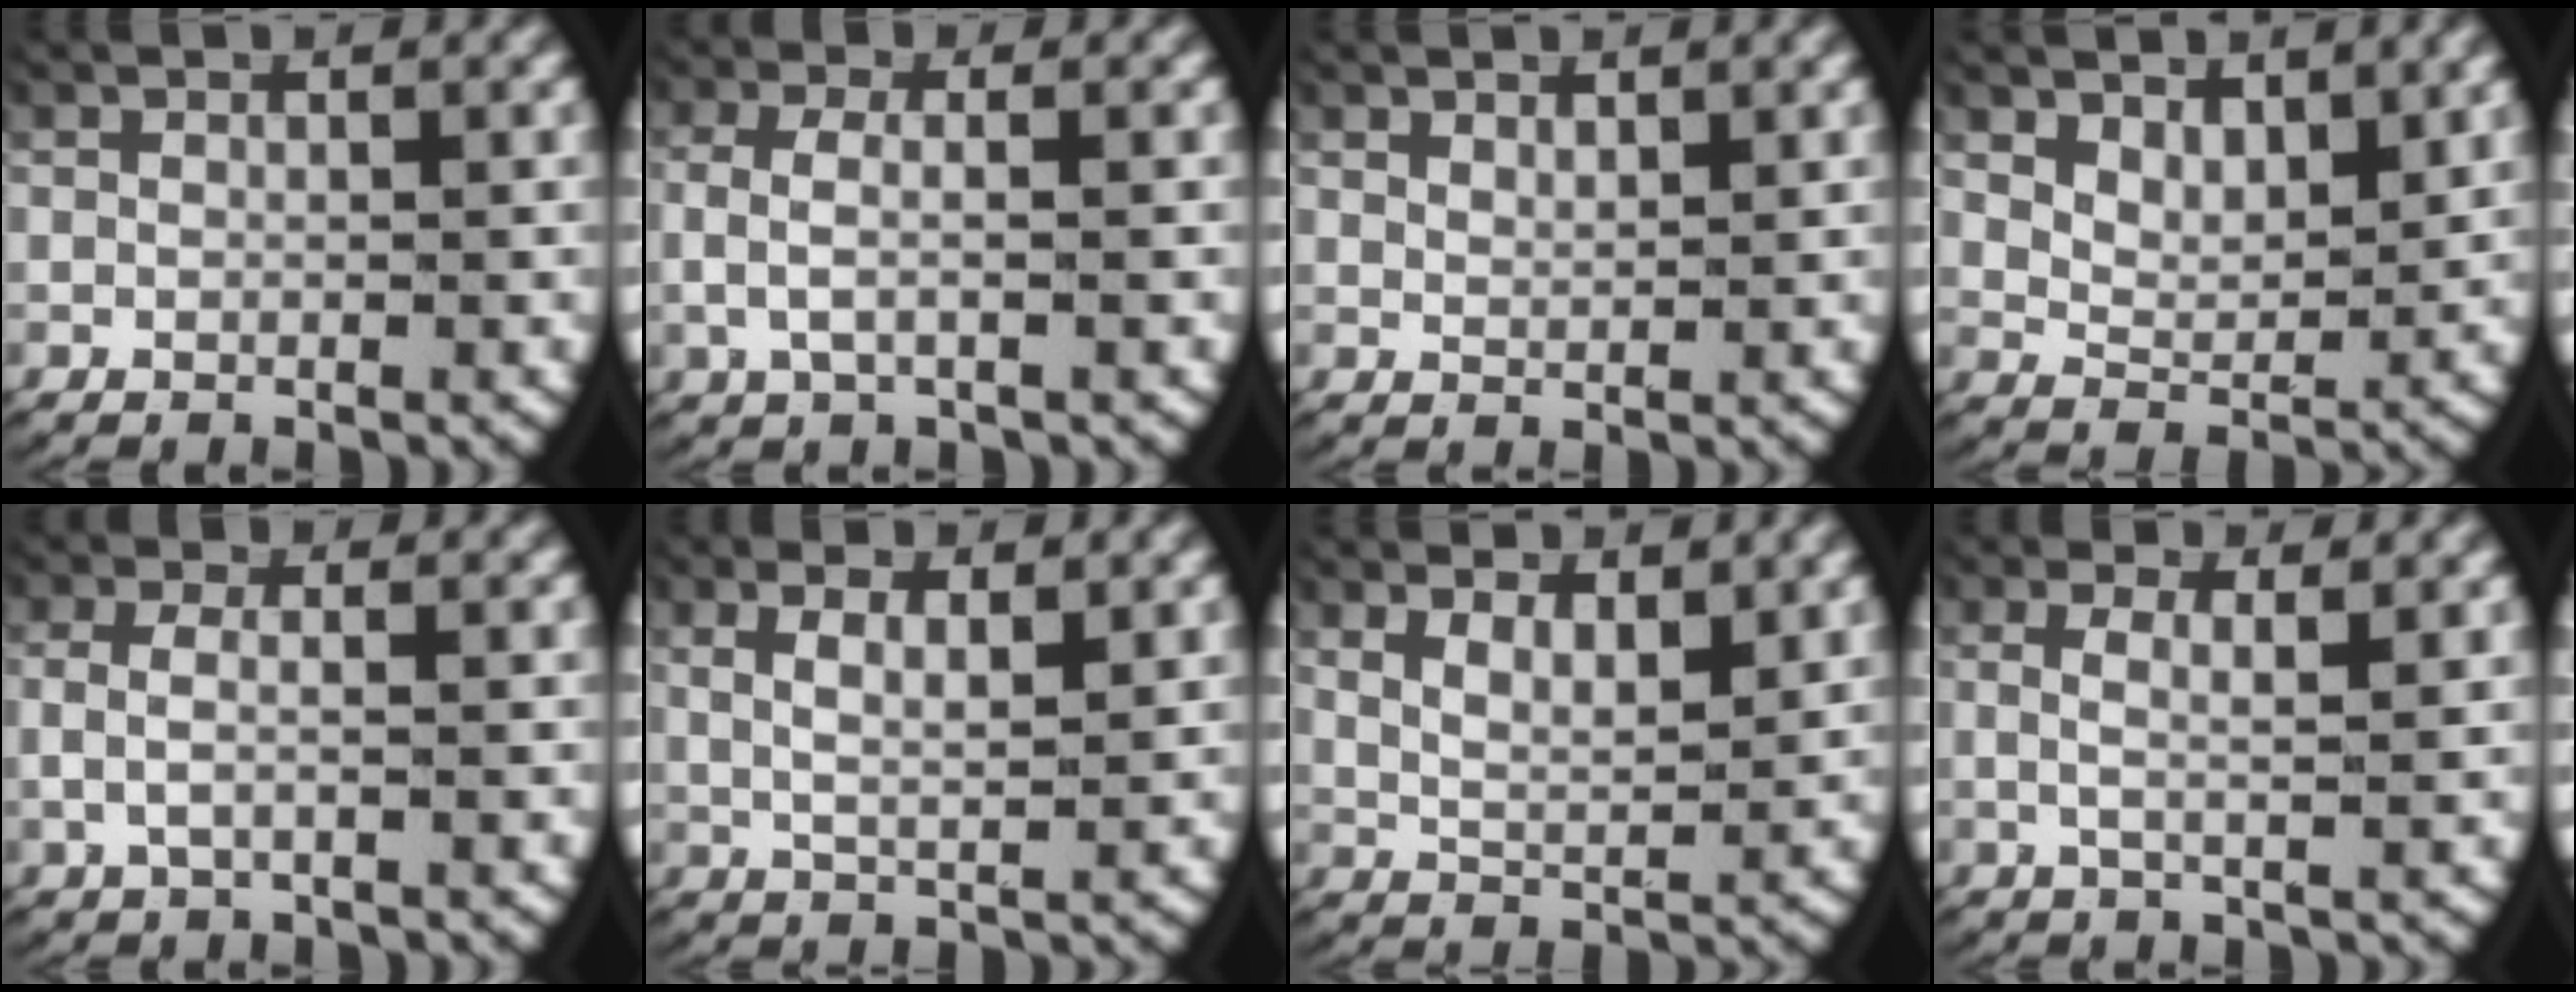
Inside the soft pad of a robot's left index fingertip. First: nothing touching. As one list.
[{"total": 3.4, "force": [0.2, 1.7, 3.0], "torque": [-0.072, -0.002, 0.004]}, {"total": 1.4, "force": [1.4, 0.0, 0.2], "torque": [-0.009, -0.007, 0.032]}, {"total": 3.3, "force": [2.2, 1.9, 1.5], "torque": [-0.038, -0.014, 0.042]}, {"total": 2.9, "force": [-0.3, 1.5, 2.5], "torque": [-0.065, -0.005, -0.002]}, {"total": 3.7, "force": [1.2, 1.7, 3.1], "torque": [-0.061, -0.006, 0.025]}, {"total": 3.7, "force": [1.8, 2.2, 2.3], "torque": [-0.048, -0.012, 0.031]}, {"total": 2.4, "force": [0.7, 0.5, 2.2], "torque": [-0.052, -0.010, 0.016]}]